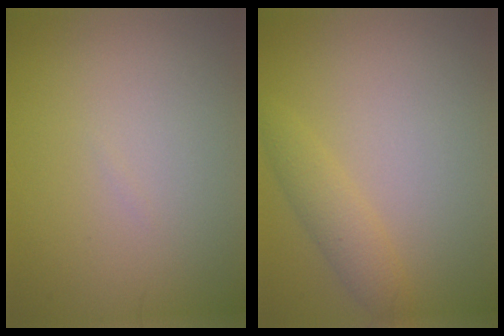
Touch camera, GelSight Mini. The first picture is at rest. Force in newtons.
{"total": 2.2, "press": 2.2, "slide": 0.0}